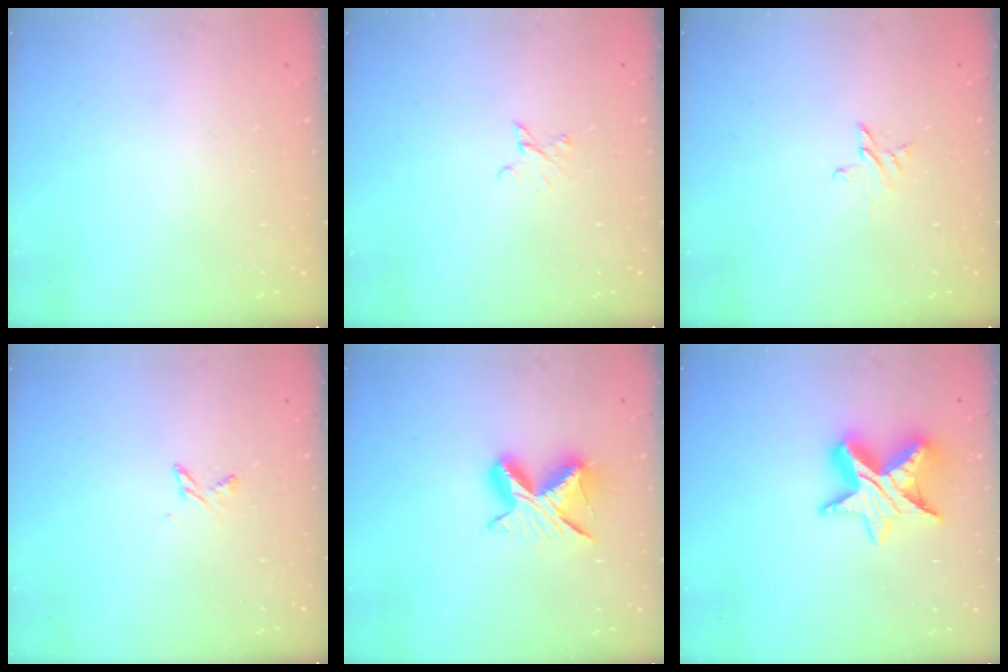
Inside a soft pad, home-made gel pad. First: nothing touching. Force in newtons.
{"total": 2.1, "press": 2.1, "slide": 0.3}
{"total": 3.0, "press": 3.0, "slide": 0.3}
{"total": 2.7, "press": 2.7, "slide": 0.4}
{"total": 9.1, "press": 9.1, "slide": 0.3}
{"total": 12.7, "press": 12.7, "slide": 0.7}